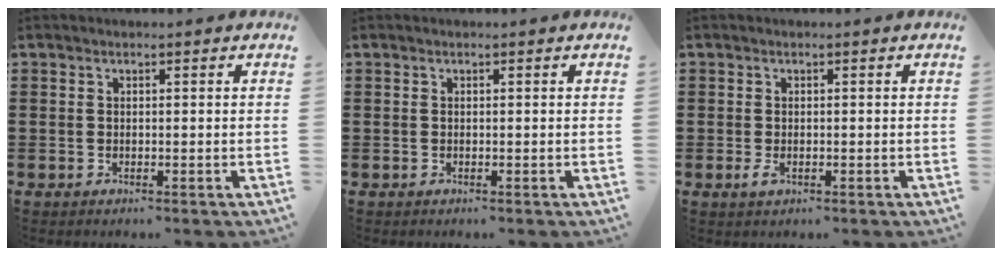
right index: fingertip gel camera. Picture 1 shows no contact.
{"total": 0.0}
{"total": 1.3, "force": [-0.4, 0.6, 1.1], "torque": [-0.029, -0.003, -0.009]}